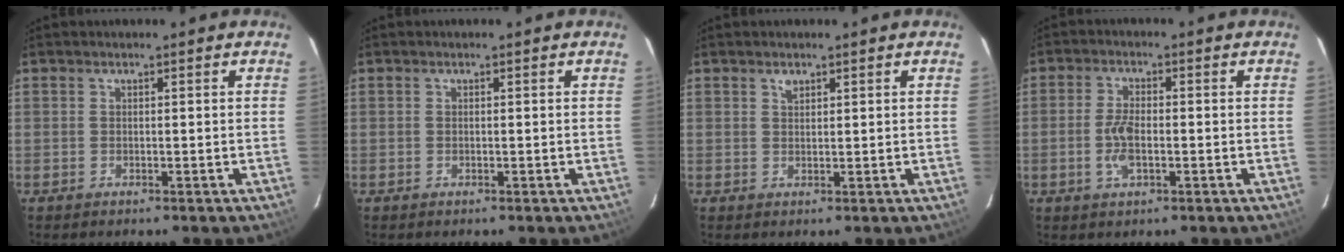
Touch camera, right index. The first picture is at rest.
{"total": 0.0}
{"total": 1.2, "force": [0.8, 0.7, 0.5], "torque": [-0.008, 0.003, 0.015]}
{"total": 5.0, "force": [-1.2, 2.2, 4.3], "torque": [-0.092, 0.000, -0.023]}